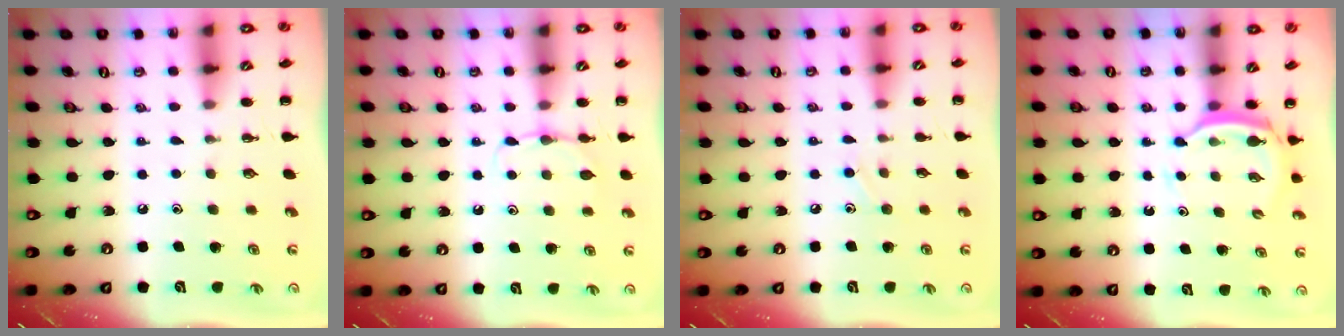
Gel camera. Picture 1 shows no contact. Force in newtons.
{"total": 4.7, "press": 4.5, "slide": 1.4}
{"total": 5.8, "press": 5.4, "slide": 1.9}
{"total": 3.9, "press": 3.9, "slide": 0.6}